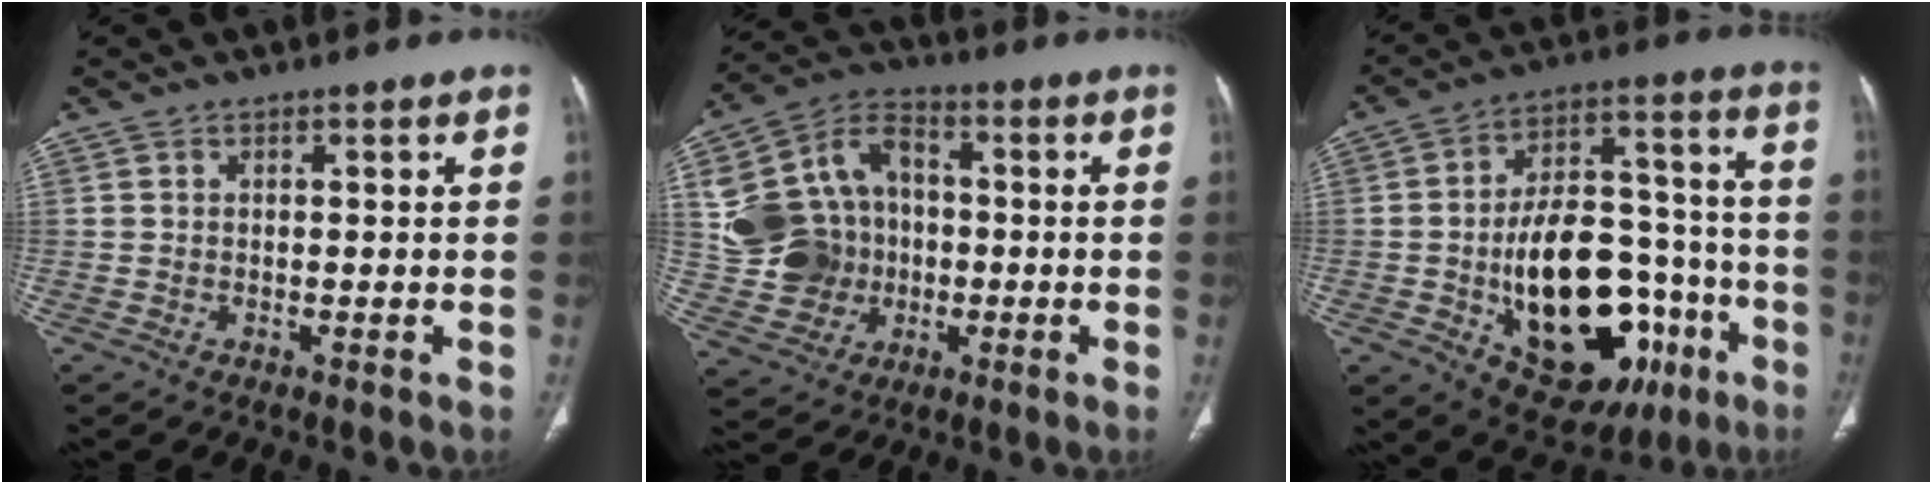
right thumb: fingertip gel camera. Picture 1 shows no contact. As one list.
[{"total": 16.4, "force": [-0.4, 14.0, 8.6], "torque": [-0.141, 0.026, -0.001]}, {"total": 27.0, "force": [-8.5, 15.3, 20.6], "torque": [-0.296, 0.040, -0.107]}]